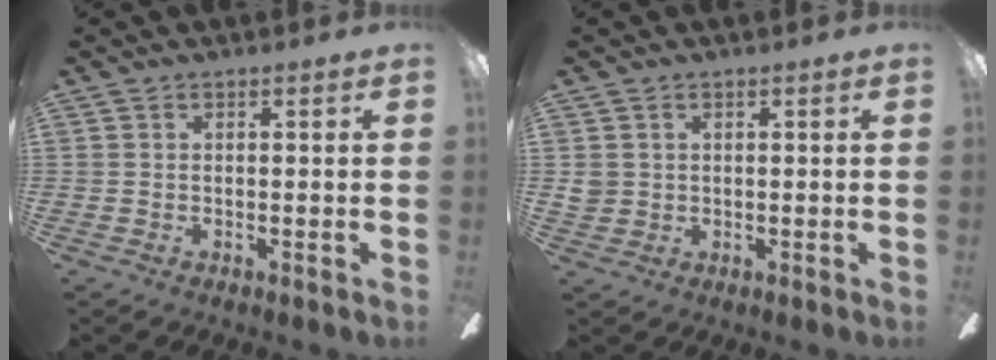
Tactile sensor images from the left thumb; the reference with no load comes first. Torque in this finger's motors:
{"motor_torque": [-0.03, 0.14, 0.33, -0.44, -0.01]}